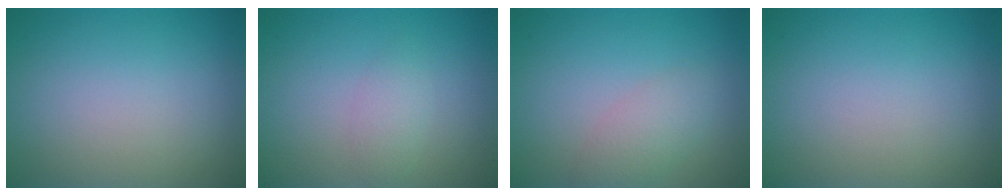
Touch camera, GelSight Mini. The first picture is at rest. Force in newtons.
{"total": 1.6, "press": 1.6, "slide": 0.1}
{"total": 2.4, "press": 2.4, "slide": 0.2}
{"total": 0.0}